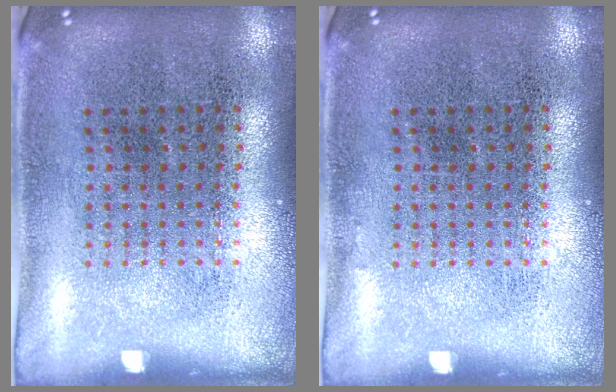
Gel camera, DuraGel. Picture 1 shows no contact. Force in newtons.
{"total": 0.0}